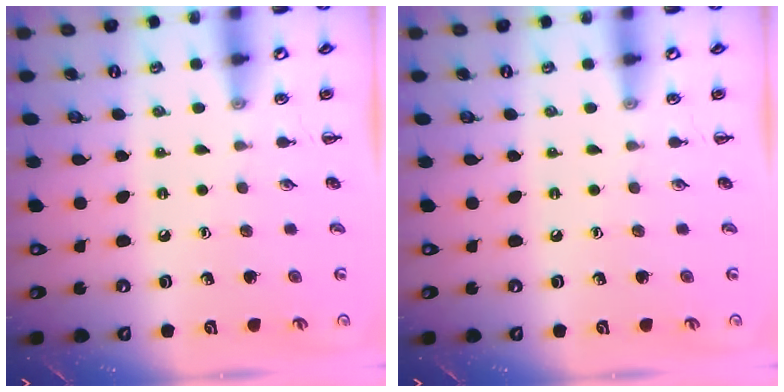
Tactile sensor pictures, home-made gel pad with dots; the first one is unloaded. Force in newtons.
{"total": 0.0}